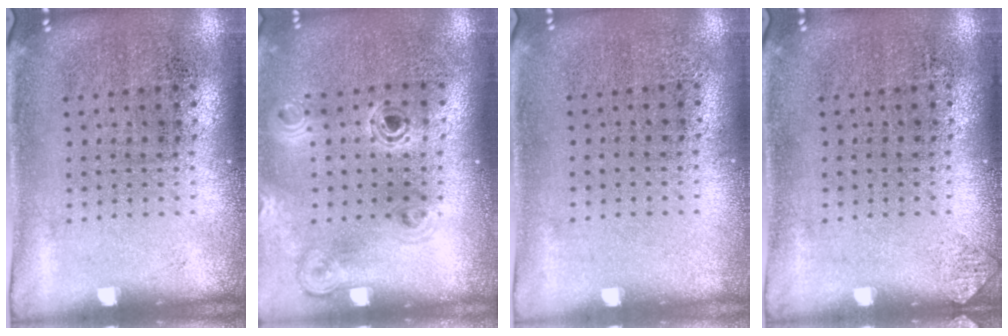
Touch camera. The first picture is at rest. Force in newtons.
{"total": 1.1, "press": 1.1, "slide": 0.2}
{"total": 0.0}
{"total": 0.5, "press": 0.5, "slide": 0.0}